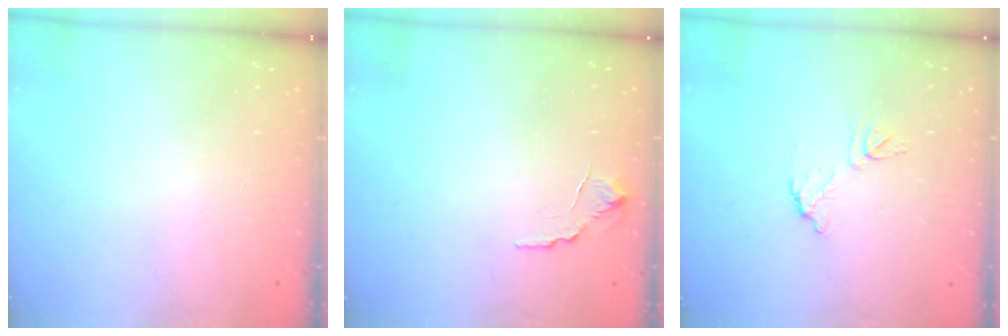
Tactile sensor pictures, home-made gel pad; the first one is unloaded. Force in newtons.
{"total": 6.1, "press": 6.1, "slide": 0.5}
{"total": 6.6, "press": 6.6, "slide": 0.4}